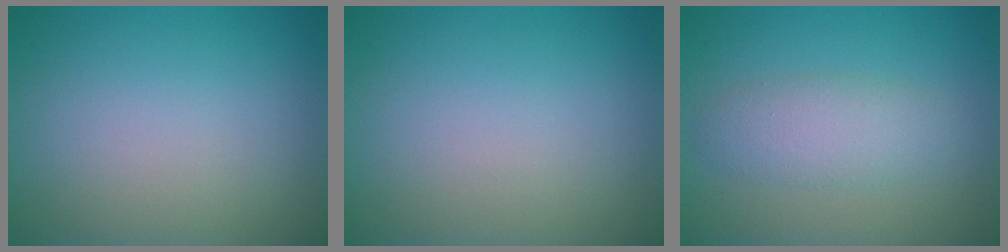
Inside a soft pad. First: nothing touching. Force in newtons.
{"total": 0.0}
{"total": 3.3, "press": 3.3, "slide": 0.0}